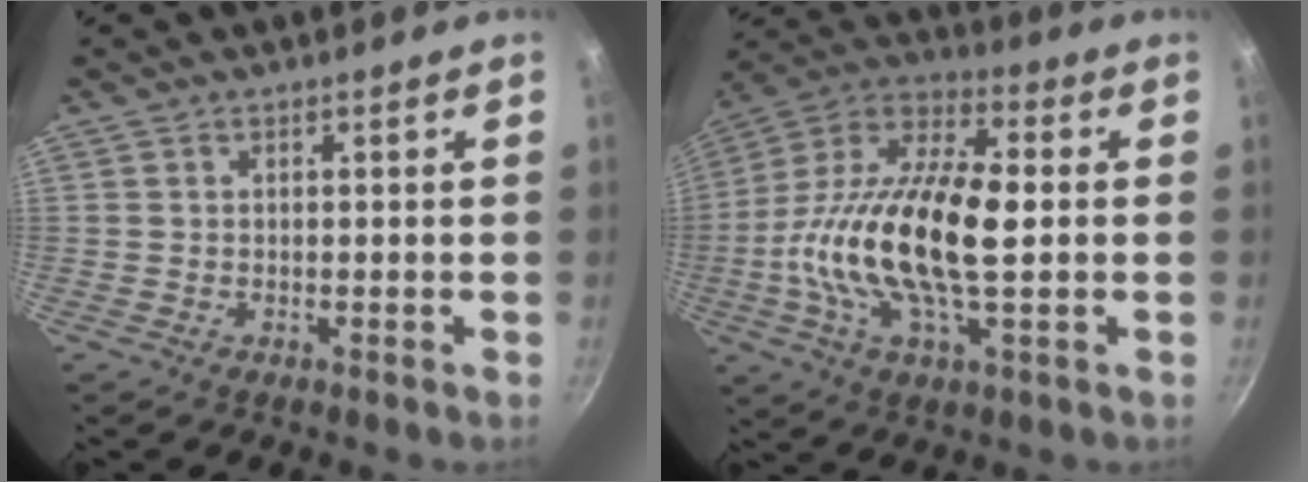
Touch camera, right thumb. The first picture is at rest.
{"total": 22.2, "force": [-0.9, 9.4, 20.1], "torque": [-0.383, 0.029, -0.036]}